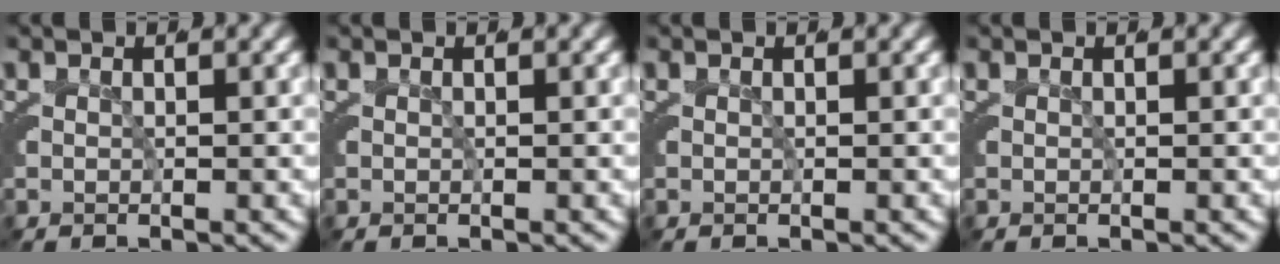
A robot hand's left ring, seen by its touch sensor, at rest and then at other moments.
{"total": 0.0}
{"total": 0.0}
{"total": 0.0}